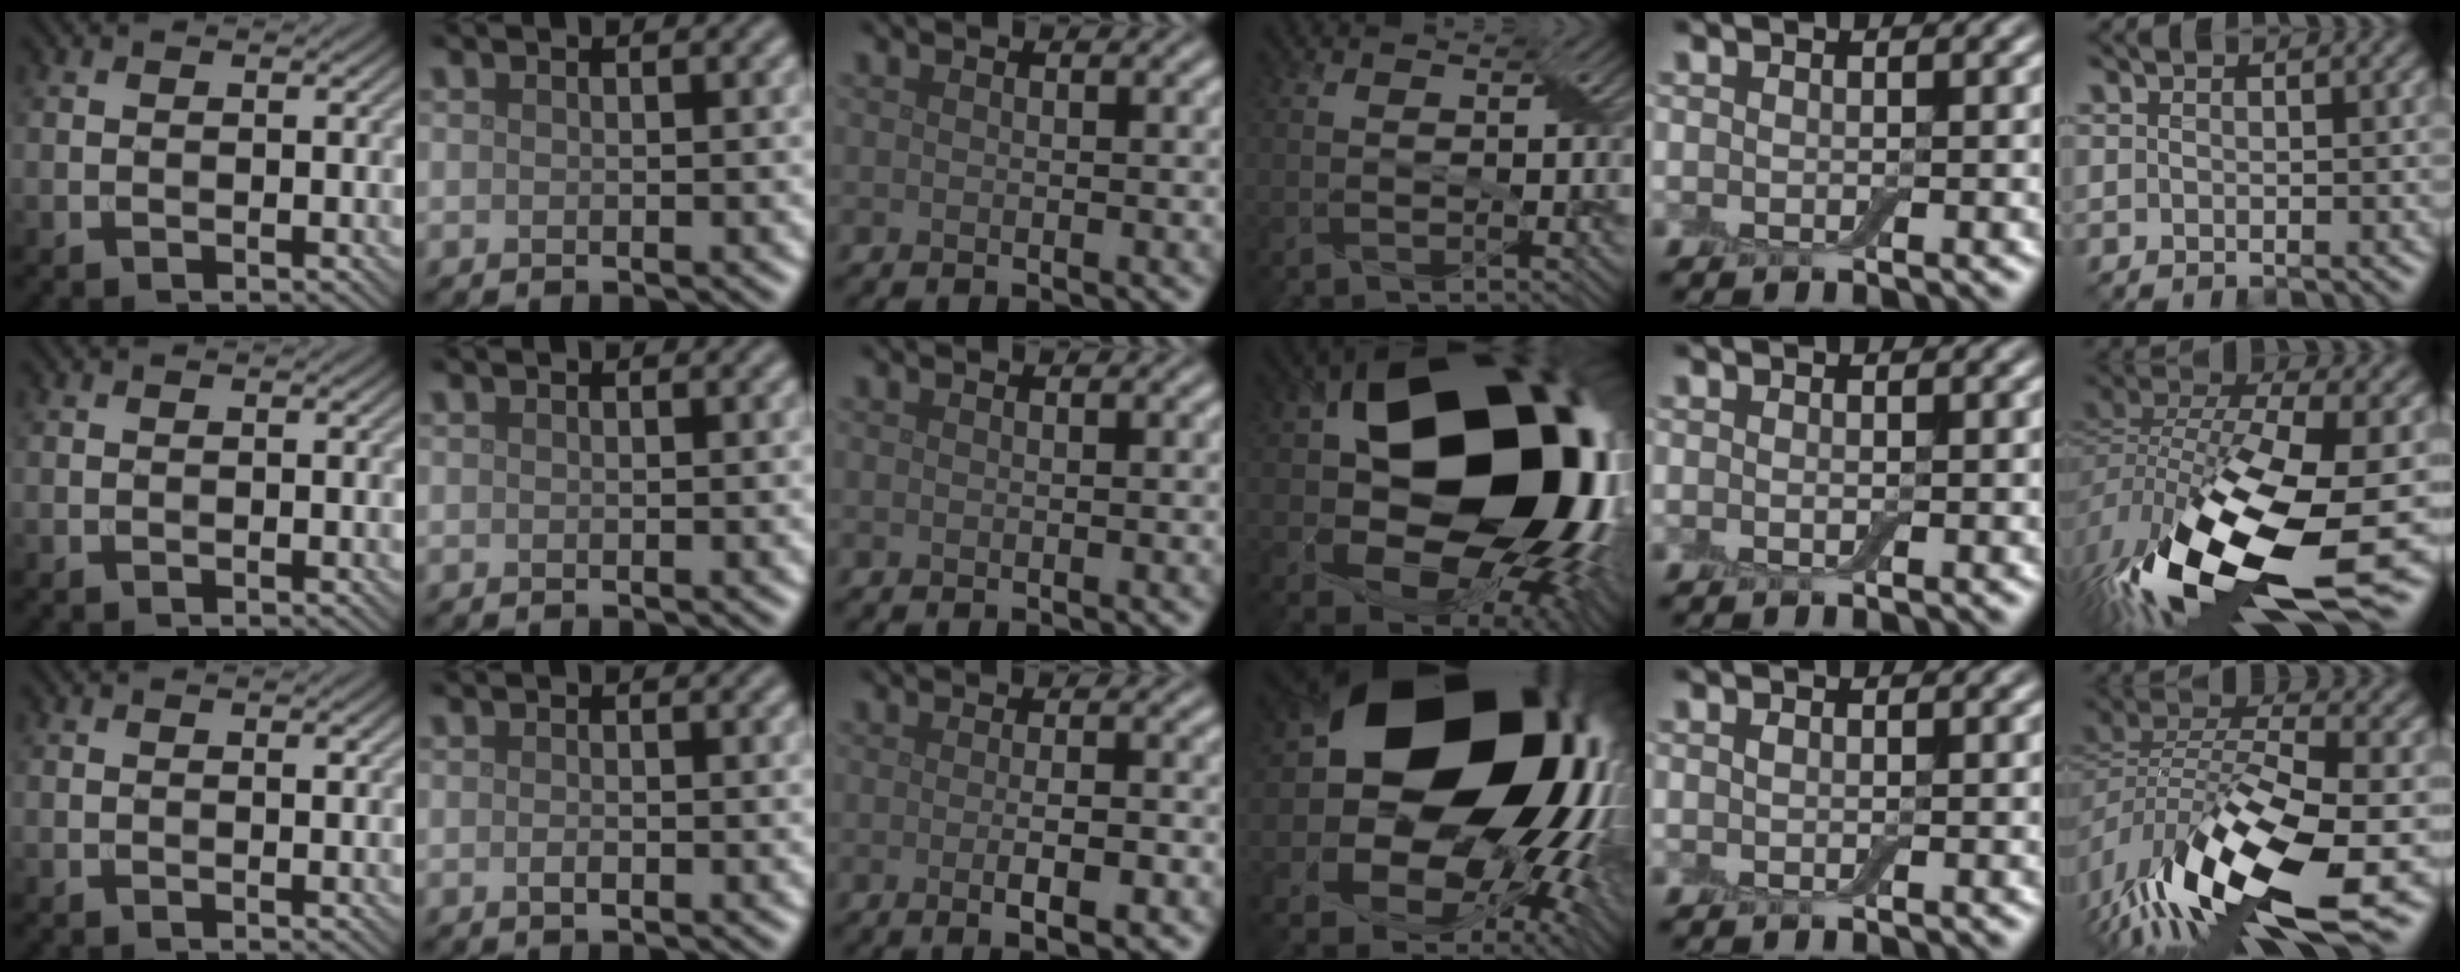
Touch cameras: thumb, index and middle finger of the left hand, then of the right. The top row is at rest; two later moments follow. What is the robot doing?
{"motion": "wrap", "object": "adhesive wrap"}